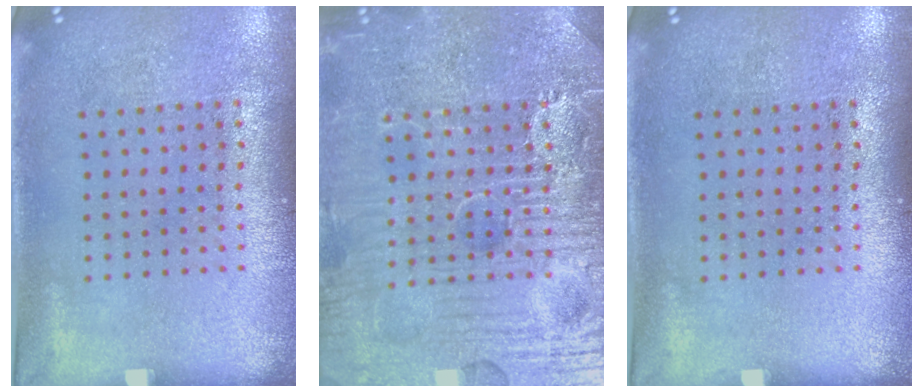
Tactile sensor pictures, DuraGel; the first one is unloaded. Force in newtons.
{"total": 7.9, "press": 7.9, "slide": 0.9}
{"total": 0.0}